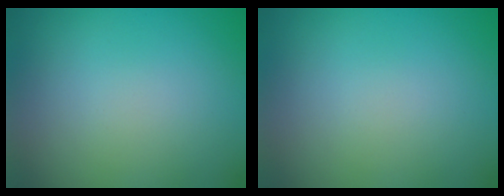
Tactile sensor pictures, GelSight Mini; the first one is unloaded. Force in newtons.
{"total": 0.0}